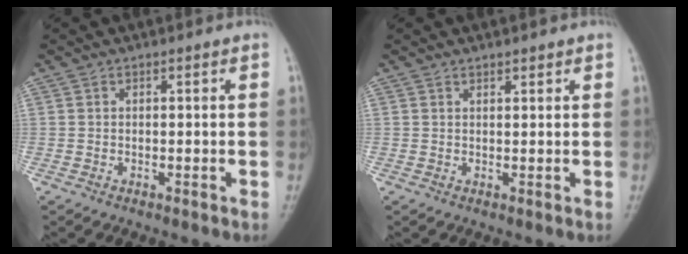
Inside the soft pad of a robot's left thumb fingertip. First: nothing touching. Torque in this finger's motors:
{"motor_torque": [-0.24, -0.08, -0.11, 0.04, -0.03]}